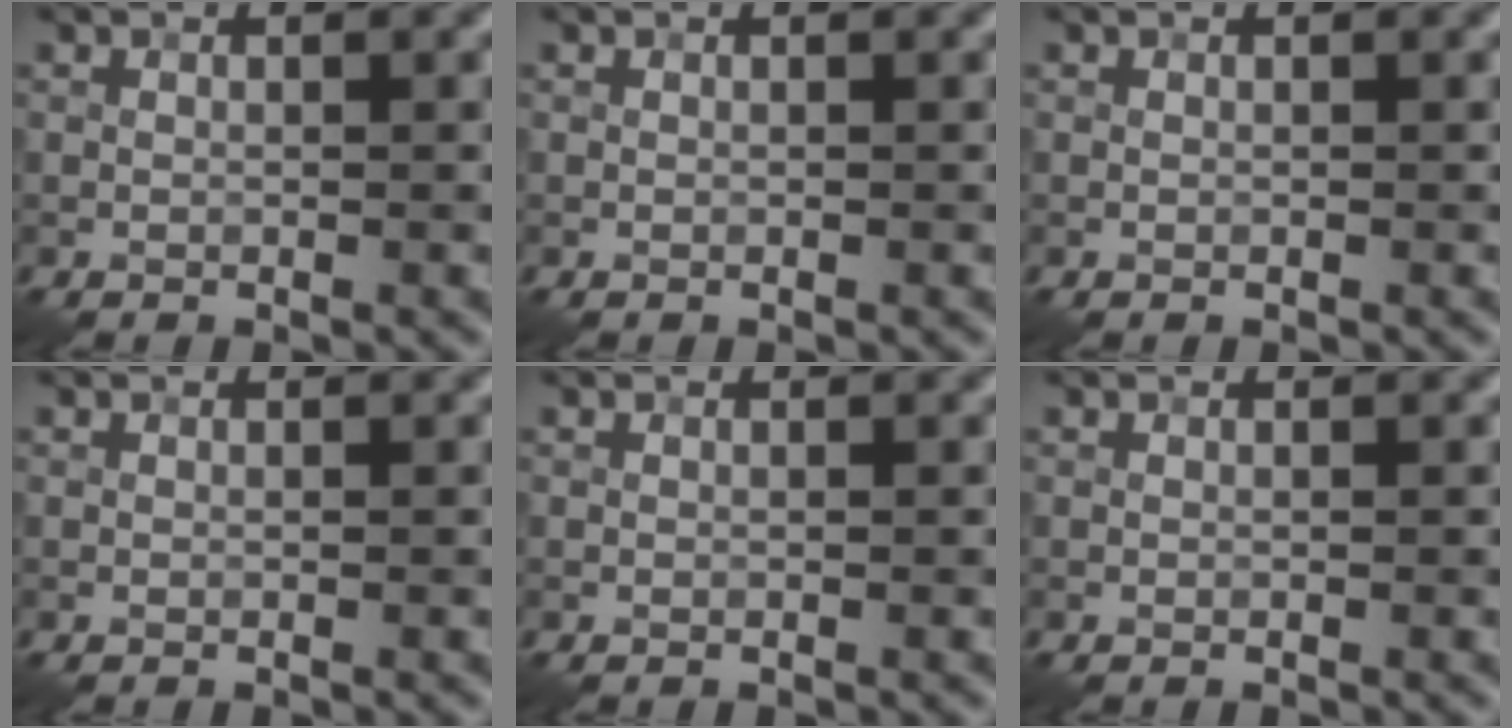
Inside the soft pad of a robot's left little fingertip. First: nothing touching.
{"total": 0.0}
{"total": 0.0}
{"total": 0.0}
{"total": 0.0}
{"total": 0.0}